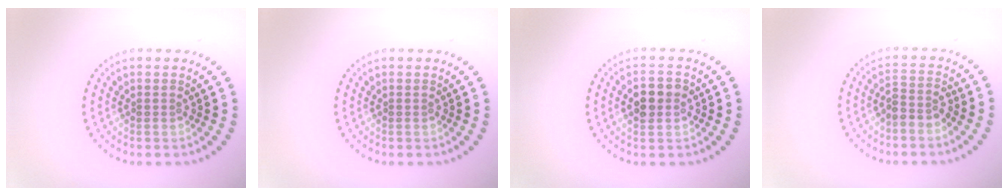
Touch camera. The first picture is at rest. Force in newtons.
{"total": 0.0}
{"total": 2.9, "press": 2.9, "slide": 0.2}
{"total": 2.1, "press": 1.7, "slide": 1.2}